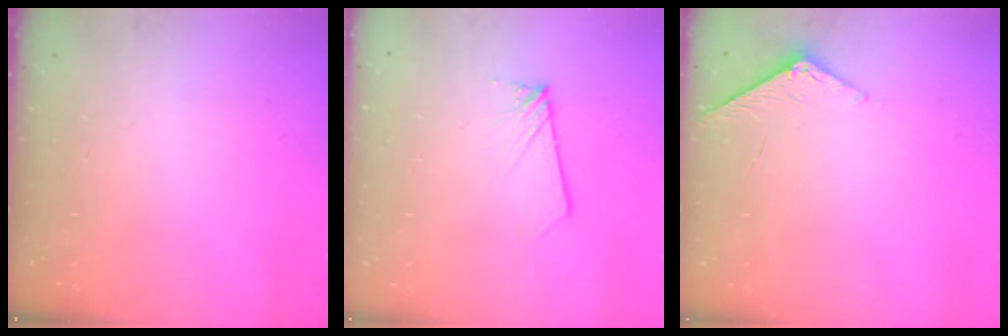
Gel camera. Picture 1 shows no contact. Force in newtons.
{"total": 1.7, "press": 1.7, "slide": 0.1}
{"total": 5.6, "press": 5.6, "slide": 0.6}